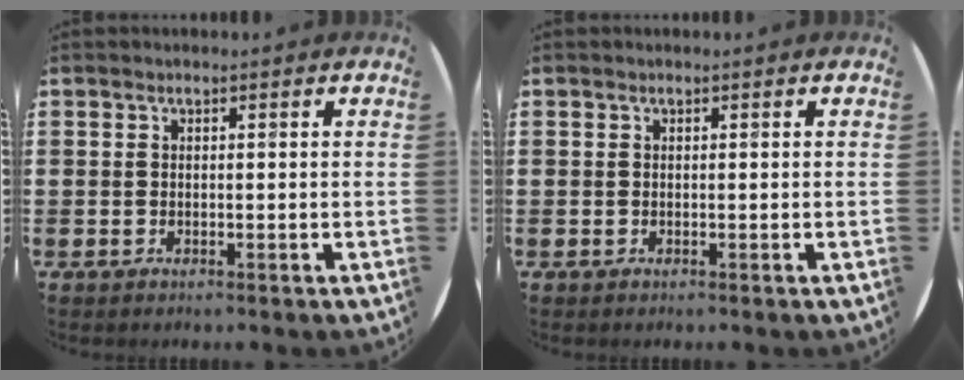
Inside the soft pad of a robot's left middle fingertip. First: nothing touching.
{"total": 0.0}